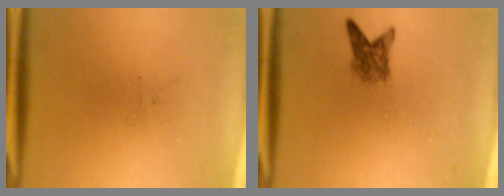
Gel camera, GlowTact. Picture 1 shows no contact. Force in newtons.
{"total": 2.9}